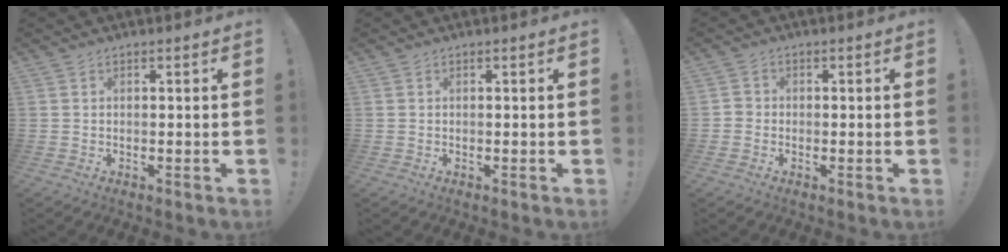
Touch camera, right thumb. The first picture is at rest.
{"total": 0.0}
{"total": 1.9, "force": [-0.9, 1.4, 0.8], "torque": [-0.011, 0.008, -0.017]}